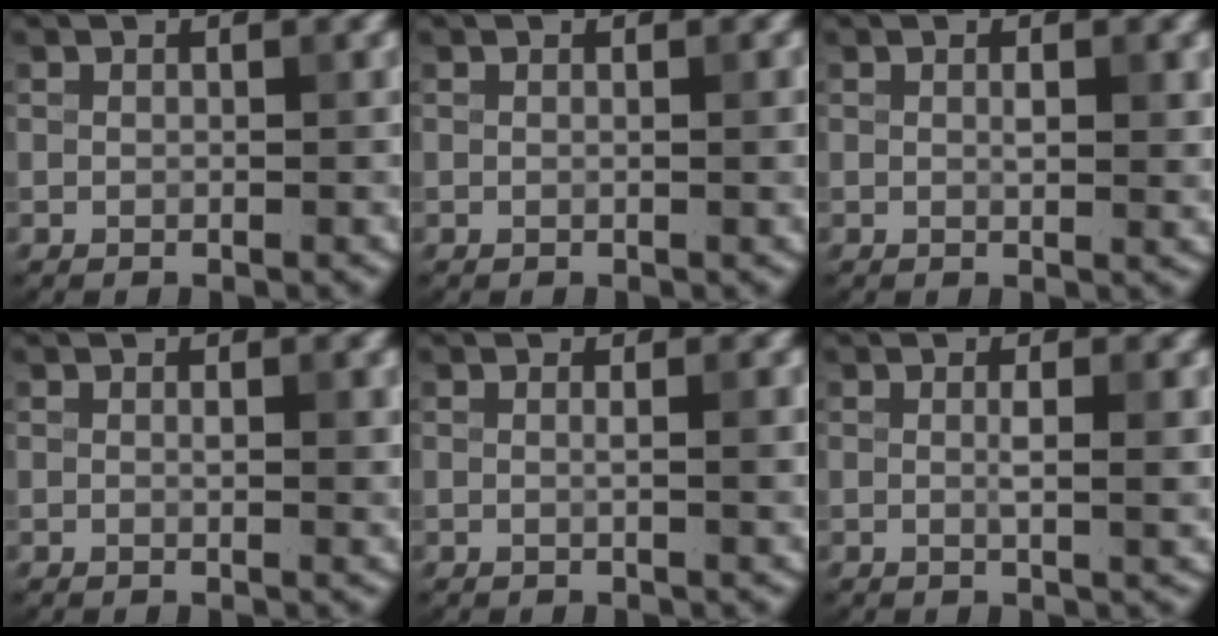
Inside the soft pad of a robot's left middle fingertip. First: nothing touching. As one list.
[{"total": 0.9, "force": [0.1, 0.2, 0.9], "torque": [-0.008, 0.001, -0.001]}, {"total": 1.8, "force": [0.3, 0.5, 1.7], "torque": [-0.026, -0.003, 0.006]}, {"total": 1.3, "force": [0.2, 0.3, 1.2], "torque": [-0.018, -0.003, 0.004]}, {"total": 1.7, "force": [0.1, 0.4, 1.6], "torque": [-0.020, 0.003, -0.002]}, {"total": 2.4, "force": [0.3, 0.5, 2.4], "torque": [-0.036, -0.002, 0.004]}]